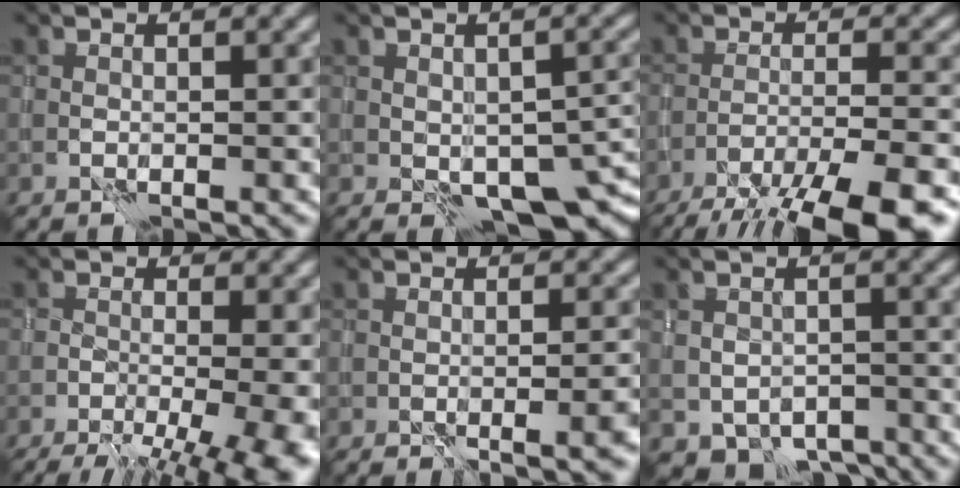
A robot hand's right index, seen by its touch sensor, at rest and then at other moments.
{"total": 7.0, "force": [-2.2, 3.6, 5.6], "torque": [-0.076, -0.008, -0.023]}
{"total": 10.3, "force": [-8.2, 1.5, 6.1], "torque": [-0.087, -0.011, -0.119]}
{"total": 13.7, "force": [-7.1, 6.0, 10.1], "torque": [-0.090, -0.014, -0.070]}
{"total": 2.5, "force": [-0.7, 0.5, 2.3], "torque": [-0.036, -0.004, -0.008]}
{"total": 4.2, "force": [-2.7, 2.7, 1.8], "torque": [-0.014, -0.008, -0.033]}